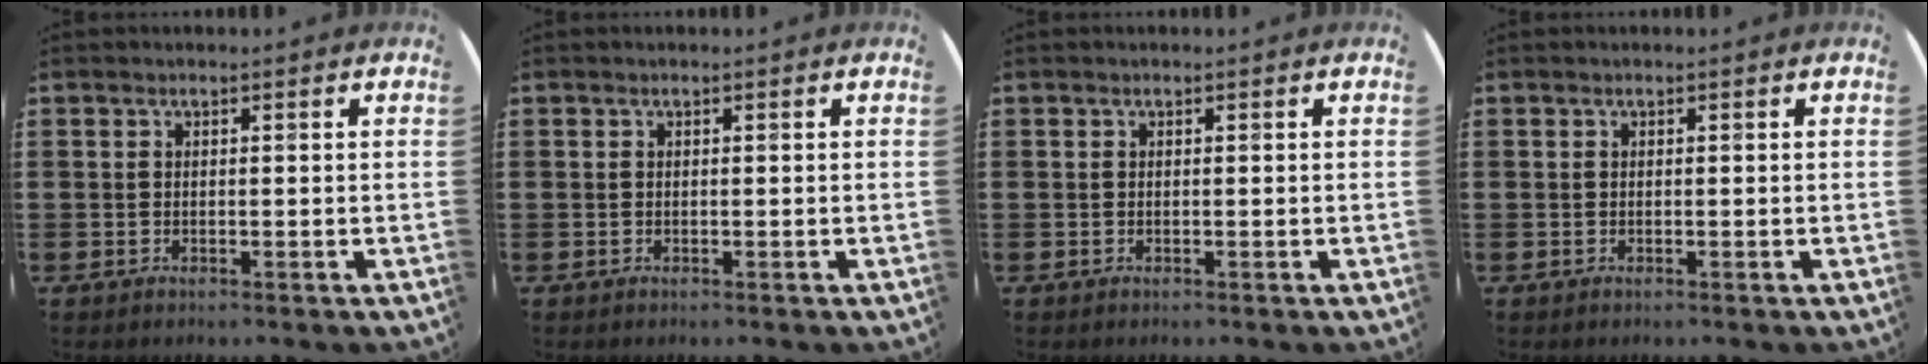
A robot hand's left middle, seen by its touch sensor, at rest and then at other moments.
{"total": 0.0}
{"total": 0.0}
{"total": 0.0}